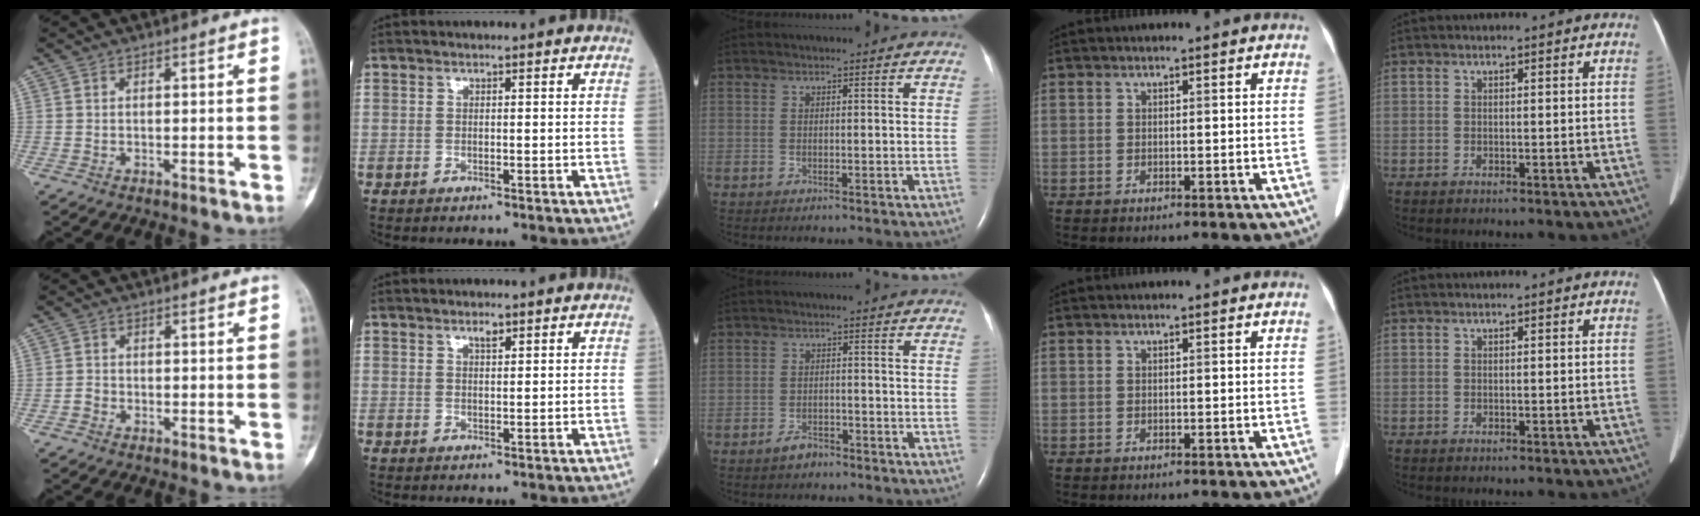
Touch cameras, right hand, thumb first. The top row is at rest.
{"thumb": {"total": 1.2, "force": [-0.7, 0.9, 0.4], "torque": [-0.006, 0.004, -0.018]}, "index": {"total": 1.4, "force": [1.0, 0.5, 1.0], "torque": [-0.017, -0.001, 0.017]}, "middle": {"total": 2.4, "force": [-2.0, 1.1, 0.9], "torque": [-0.023, 0.001, -0.030]}}